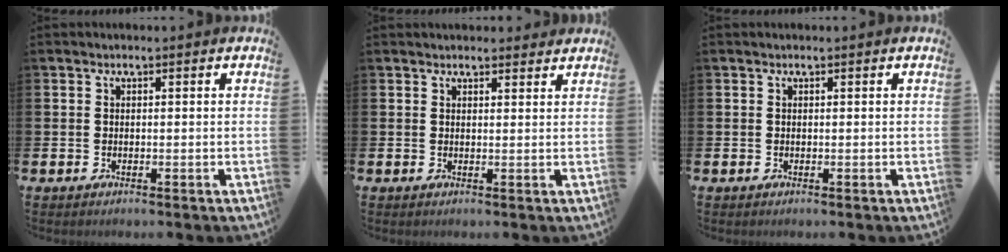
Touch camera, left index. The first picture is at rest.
{"total": 1.8, "force": [1.8, 0.4, 0.0], "torque": [0.005, -0.006, 0.031]}
{"total": 0.0}